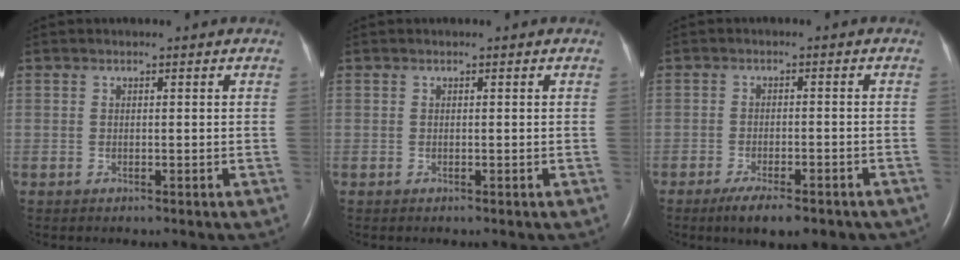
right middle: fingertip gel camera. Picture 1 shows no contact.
{"total": 0.0}
{"total": 8.6, "force": [-6.3, 2.5, 5.4], "torque": [-0.071, -0.010, -0.085]}